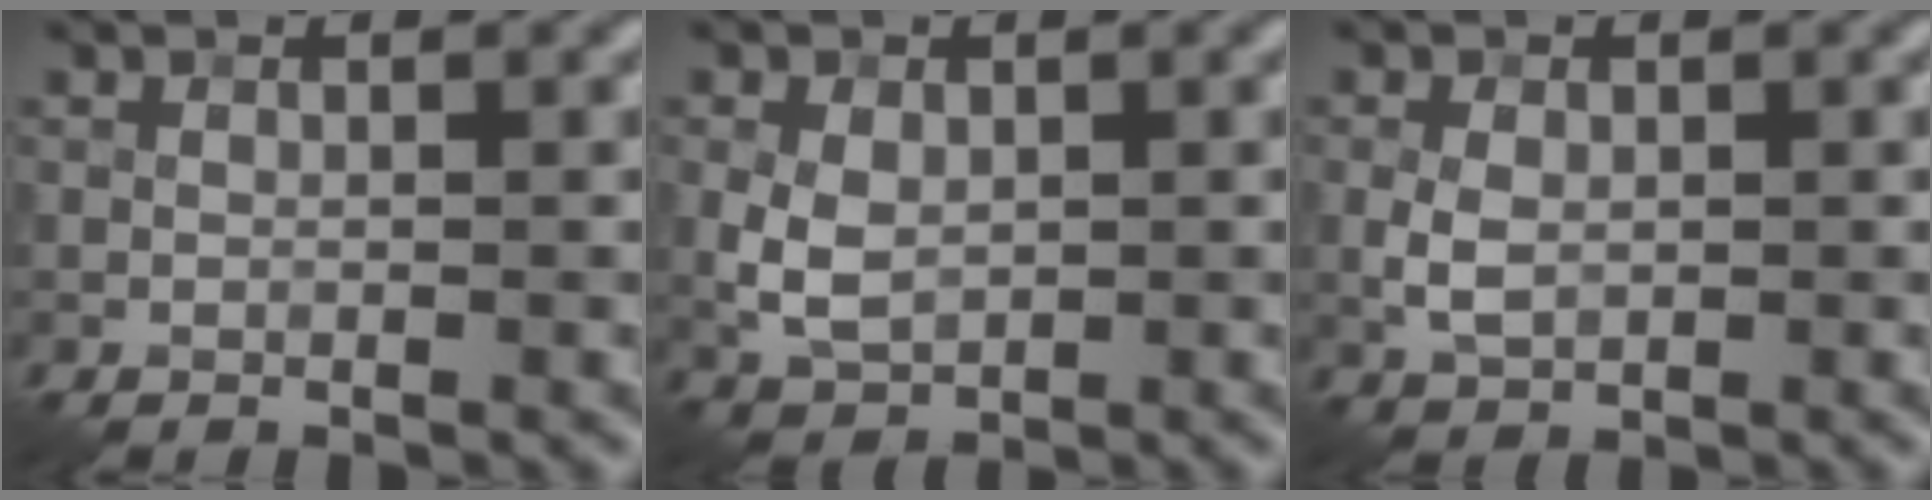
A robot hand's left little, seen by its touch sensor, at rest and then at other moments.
{"total": 3.2, "force": [0.1, 2.3, 2.2], "torque": [-0.051, 0.000, 0.004]}
{"total": 2.4, "force": [0.0, 1.6, 1.7], "torque": [-0.041, -0.001, 0.002]}